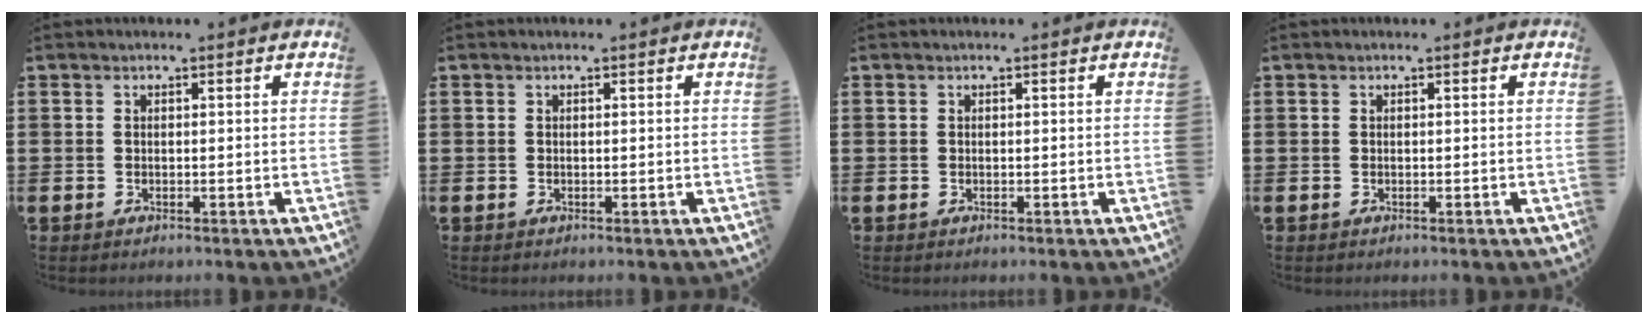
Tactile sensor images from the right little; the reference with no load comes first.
{"total": 0.0}
{"total": 0.0}
{"total": 0.0}